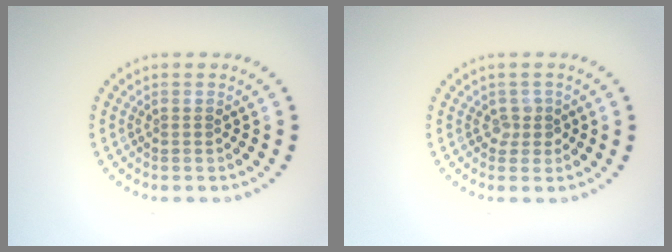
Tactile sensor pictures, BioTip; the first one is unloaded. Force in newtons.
{"total": 1.3, "press": 1.1, "slide": 0.8}